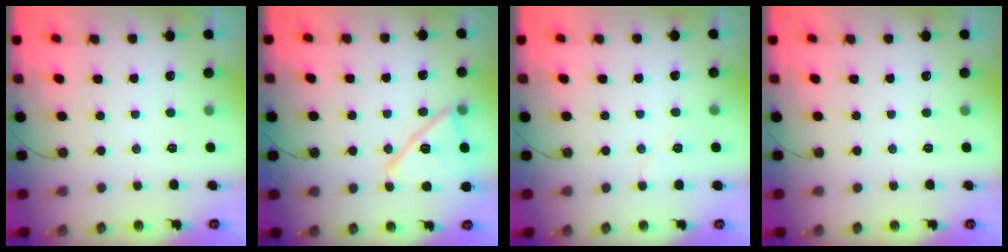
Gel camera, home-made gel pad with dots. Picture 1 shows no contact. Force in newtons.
{"total": 15.8, "press": 15.8, "slide": 1.1}
{"total": 5.2, "press": 4.6, "slide": 2.5}
{"total": 0.0}